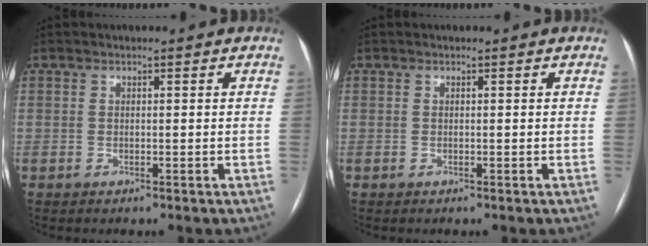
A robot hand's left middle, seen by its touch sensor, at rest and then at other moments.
{"total": 0.0}